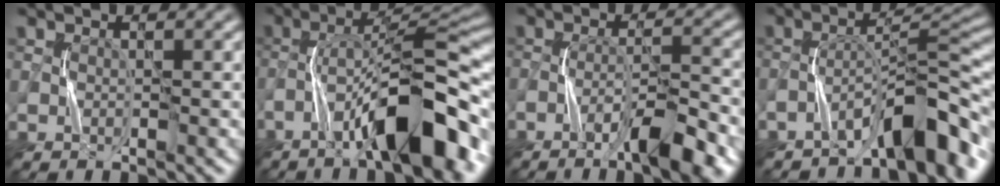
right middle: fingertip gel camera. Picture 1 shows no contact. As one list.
[{"total": 10.9, "force": [-5.6, 2.6, 9.0], "torque": [-0.136, 0.023, -0.089]}, {"total": 6.2, "force": [-4.0, 1.1, 4.6], "torque": [-0.073, 0.005, -0.066]}, {"total": 7.6, "force": [-5.3, 2.0, 5.2], "torque": [-0.068, 0.015, -0.087]}]